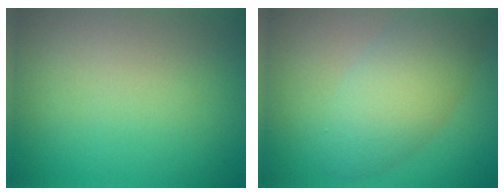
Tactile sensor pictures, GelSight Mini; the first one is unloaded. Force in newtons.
{"total": 5.2, "press": 5.2, "slide": 0.5}